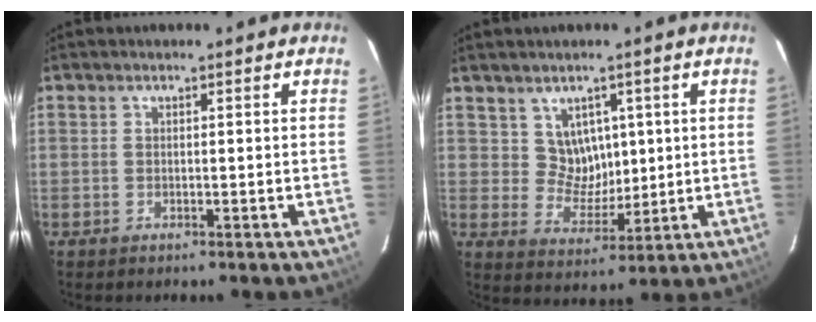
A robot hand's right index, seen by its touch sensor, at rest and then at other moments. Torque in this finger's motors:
{"motor_torque": [-0.10, -0.06, -0.02, 0.00]}